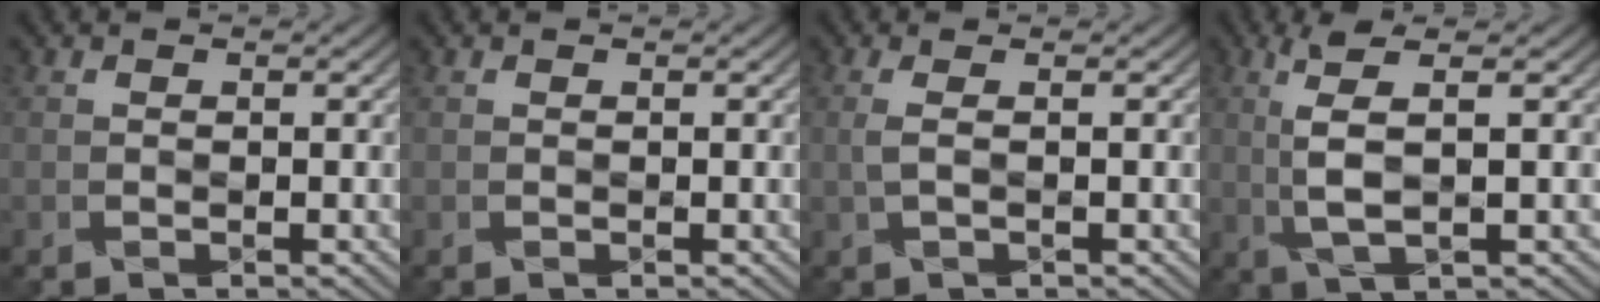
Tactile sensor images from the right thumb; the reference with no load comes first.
{"total": 0.0}
{"total": 1.5, "force": [0.1, 0.3, 1.4], "torque": [-0.029, 0.006, -0.001]}
{"total": 4.5, "force": [1.0, 0.7, 4.3], "torque": [-0.100, 0.006, 0.025]}